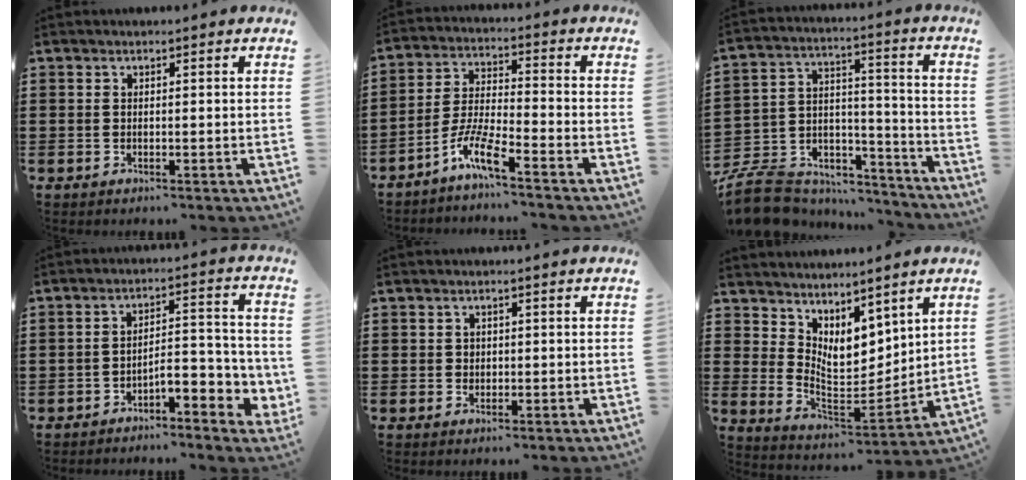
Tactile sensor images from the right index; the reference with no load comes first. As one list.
[{"total": 7.1, "force": [-5.3, 0.6, 4.7], "torque": [-0.119, -0.012, -0.109]}, {"total": 8.5, "force": [-7.1, 4.2, 1.9], "torque": [-0.058, 0.007, -0.136]}, {"total": 4.6, "force": [-2.7, 1.7, 3.2], "torque": [-0.051, -0.006, -0.058]}, {"total": 1.0, "force": [0.2, 1.0, 0.2], "torque": [-0.007, 0.005, 0.005]}, {"total": 6.0, "force": [4.6, 3.4, 1.9], "torque": [-0.061, -0.042, 0.084]}]